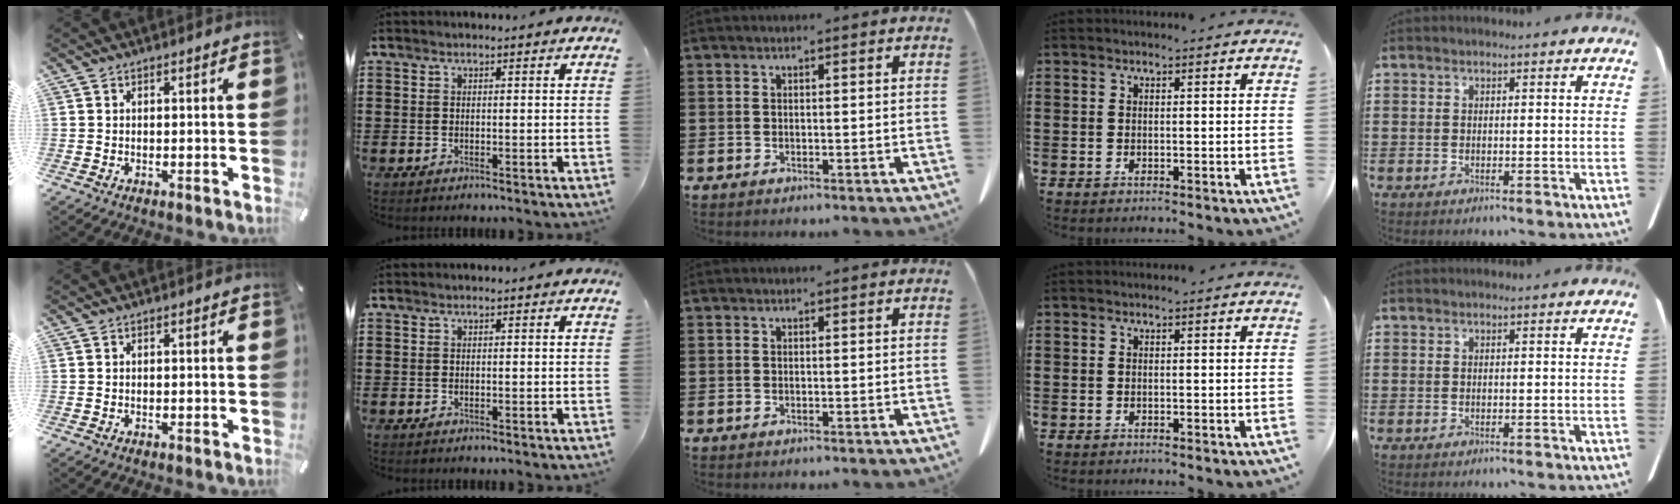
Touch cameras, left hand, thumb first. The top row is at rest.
{}